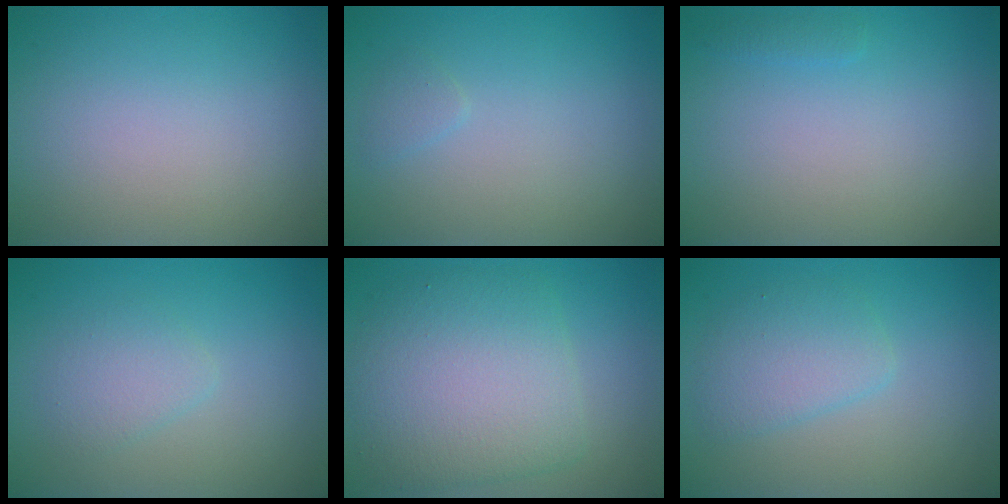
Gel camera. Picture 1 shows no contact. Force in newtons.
{"total": 0.7, "press": 0.7, "slide": 0.1}
{"total": 0.7, "press": 0.7, "slide": 0.1}
{"total": 1.9, "press": 1.9, "slide": 0.1}
{"total": 7.5, "press": 7.5, "slide": 0.1}
{"total": 2.9, "press": 2.9, "slide": 0.1}